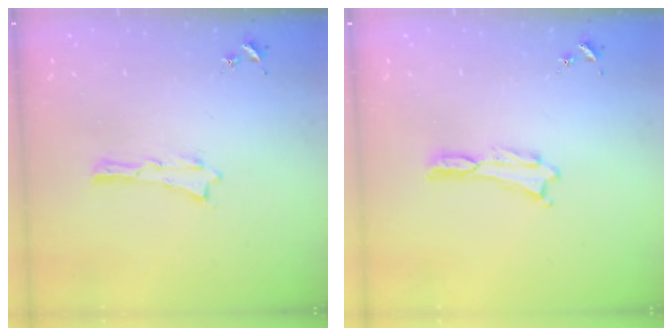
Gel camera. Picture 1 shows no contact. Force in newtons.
{"total": 0.0}